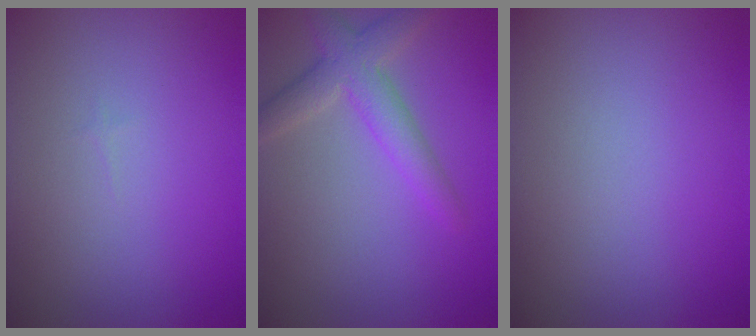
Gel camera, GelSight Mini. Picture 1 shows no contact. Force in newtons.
{"total": 3.7, "press": 3.7, "slide": 0.1}
{"total": 0.0}